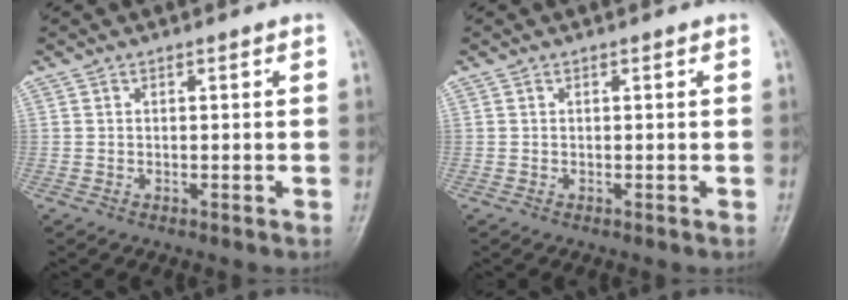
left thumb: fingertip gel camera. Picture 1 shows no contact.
{"total": 0.0}